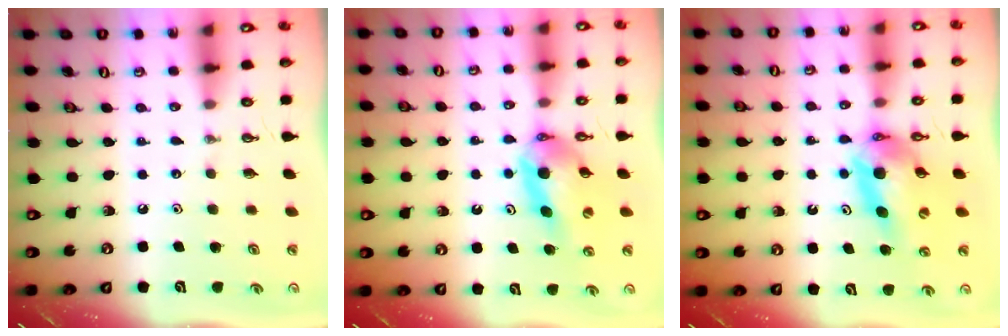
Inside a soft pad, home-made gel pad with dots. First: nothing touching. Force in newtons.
{"total": 9.8, "press": 9.7, "slide": 1.4}
{"total": 11.3, "press": 11.2, "slide": 1.0}